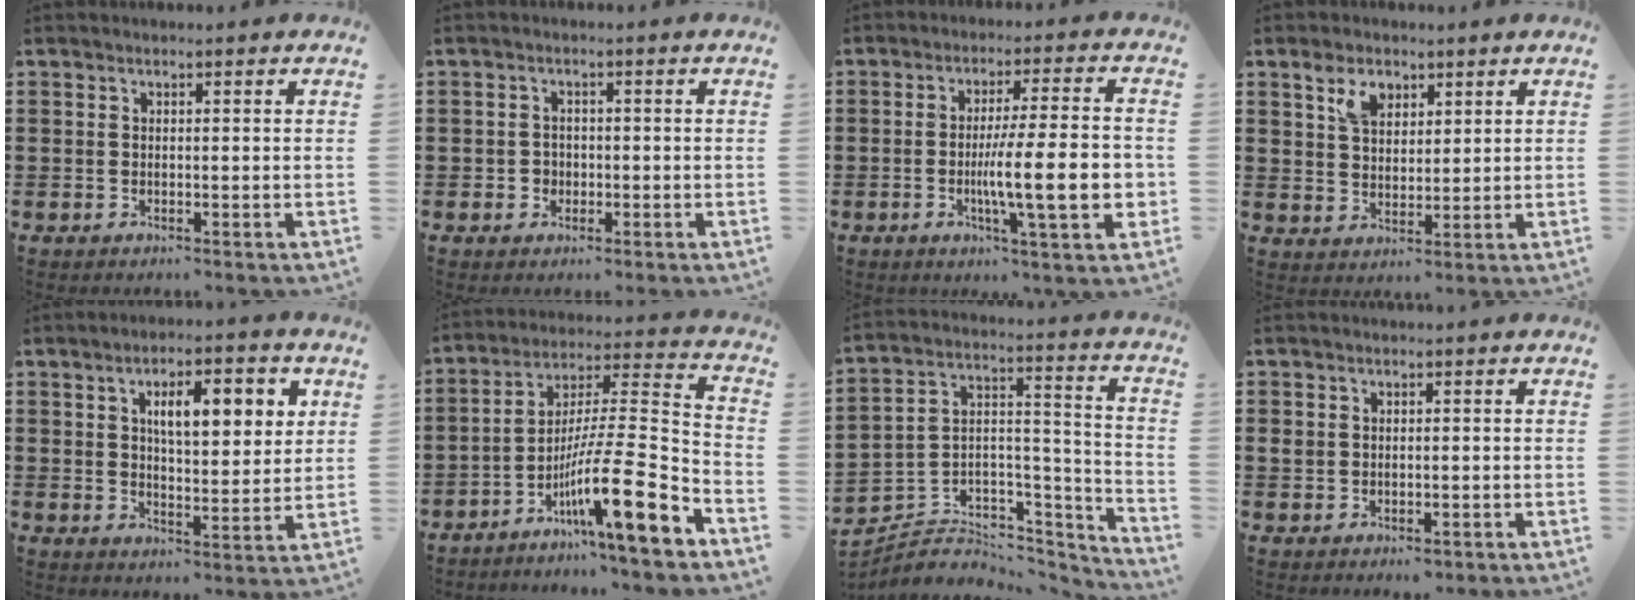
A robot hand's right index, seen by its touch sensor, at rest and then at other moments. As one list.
[{"total": 1.8, "force": [-0.6, 1.6, 0.4], "torque": [-0.013, 0.002, -0.015]}, {"total": 13.2, "force": [-2.4, 2.0, 12.9], "torque": [-0.216, -0.015, -0.046]}, {"total": 4.8, "force": [2.9, 2.8, 2.6], "torque": [-0.062, 0.008, 0.053]}, {"total": 7.7, "force": [2.8, 2.7, 6.6], "torque": [-0.110, -0.001, 0.042]}, {"total": 15.3, "force": [-8.4, 1.5, 12.7], "torque": [-0.222, -0.014, -0.154]}, {"total": 3.1, "force": [-1.5, 2.8, 0.2], "torque": [-0.019, -0.014, -0.033]}, {"total": 1.5, "force": [-0.2, 1.2, 0.8], "torque": [-0.019, 0.005, -0.005]}]